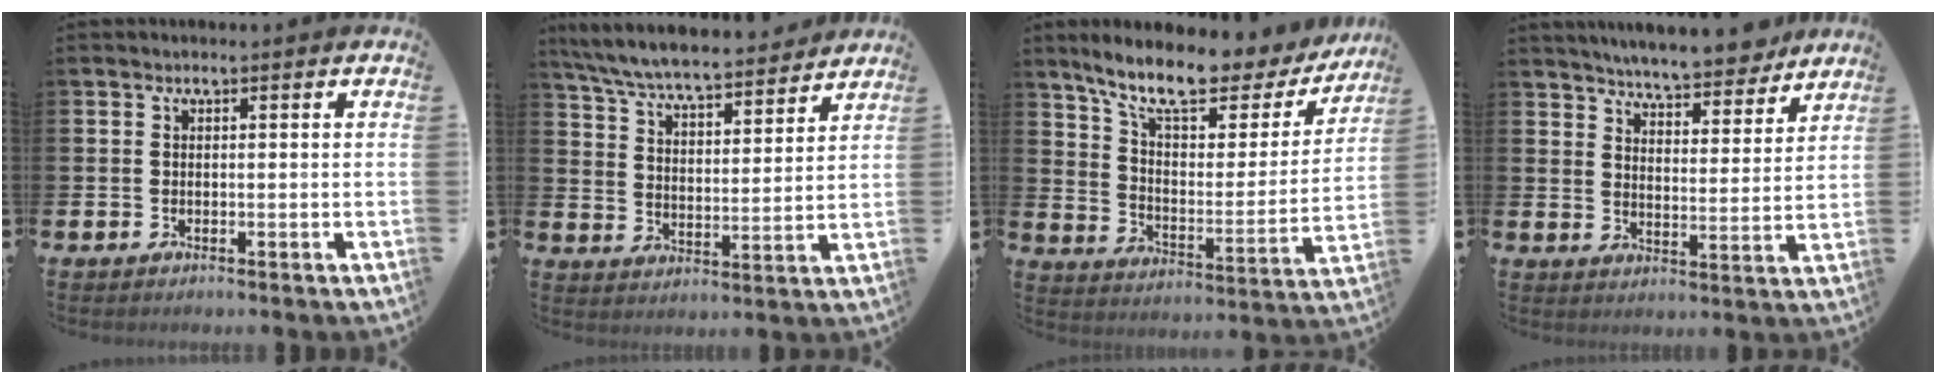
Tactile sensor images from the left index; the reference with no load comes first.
{"total": 7.5, "force": [7.1, 0.7, 2.3], "torque": [-0.074, -0.050, 0.123]}
{"total": 11.5, "force": [9.6, 3.1, 5.6], "torque": [-0.131, -0.059, 0.161]}
{"total": 6.8, "force": [6.6, 0.7, 1.4], "torque": [-0.038, -0.046, 0.114]}